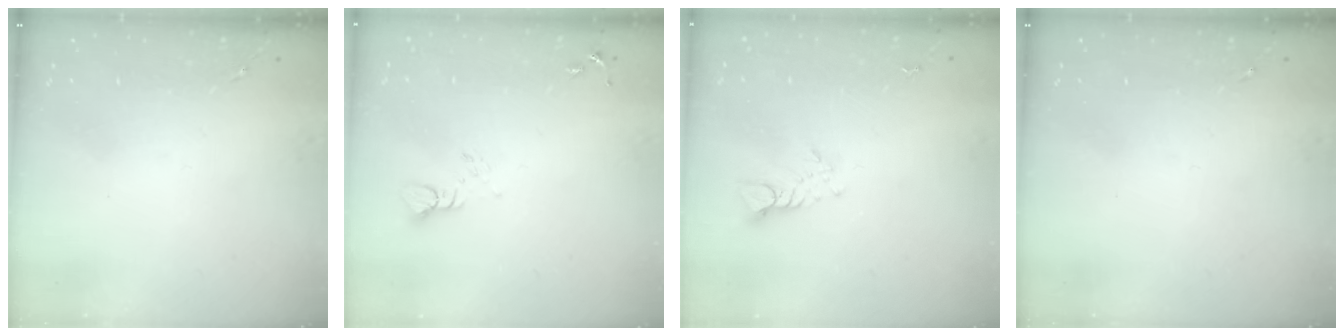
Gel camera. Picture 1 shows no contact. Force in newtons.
{"total": 4.0, "press": 4.0, "slide": 0.3}
{"total": 5.1, "press": 5.0, "slide": 0.3}
{"total": 0.0}